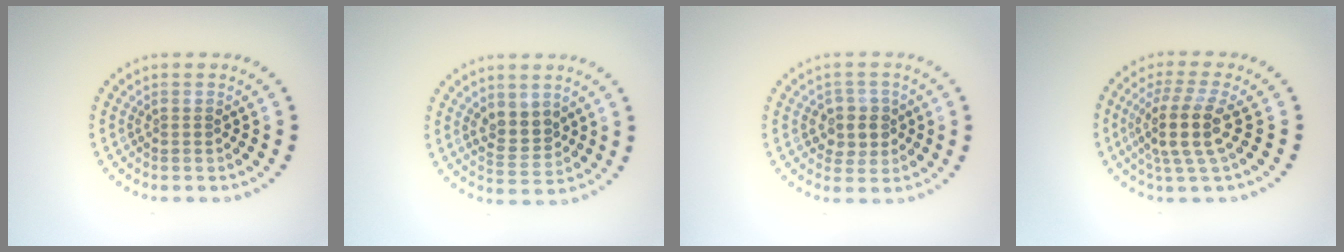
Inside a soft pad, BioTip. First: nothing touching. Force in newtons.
{"total": 2.8, "press": 2.6, "slide": 1.1}
{"total": 2.7, "press": 2.6, "slide": 0.8}
{"total": 4.3, "press": 3.5, "slide": 2.5}